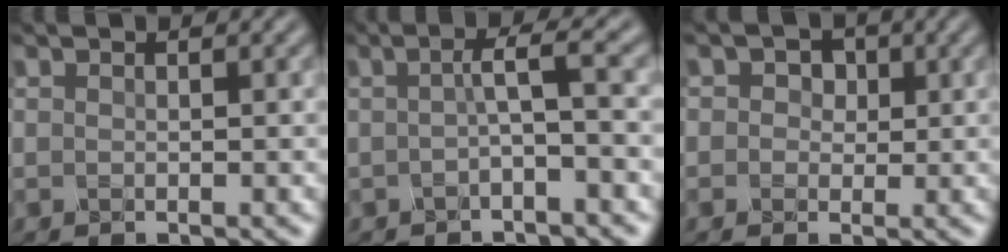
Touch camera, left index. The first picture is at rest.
{"total": 2.6, "force": [-0.6, 0.2, 2.5], "torque": [-0.046, 0.007, -0.017]}
{"total": 3.3, "force": [1.1, 2.8, 1.5], "torque": [-0.027, 0.003, 0.001]}